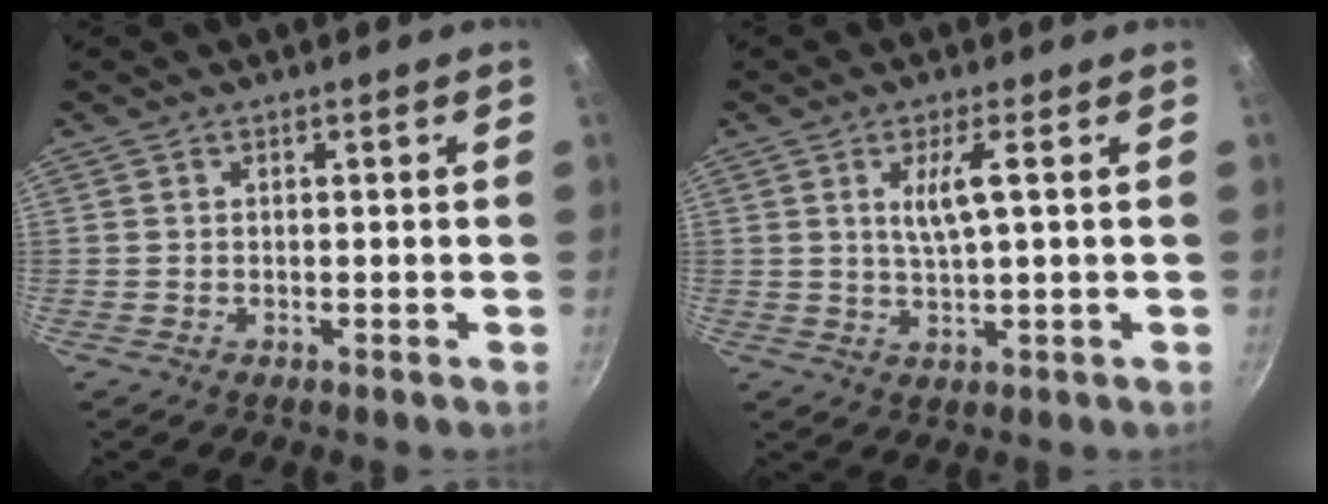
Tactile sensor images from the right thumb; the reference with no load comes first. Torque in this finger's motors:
{"motor_torque": [-0.54, 0.76, 0.37, 0.00, 0.12]}